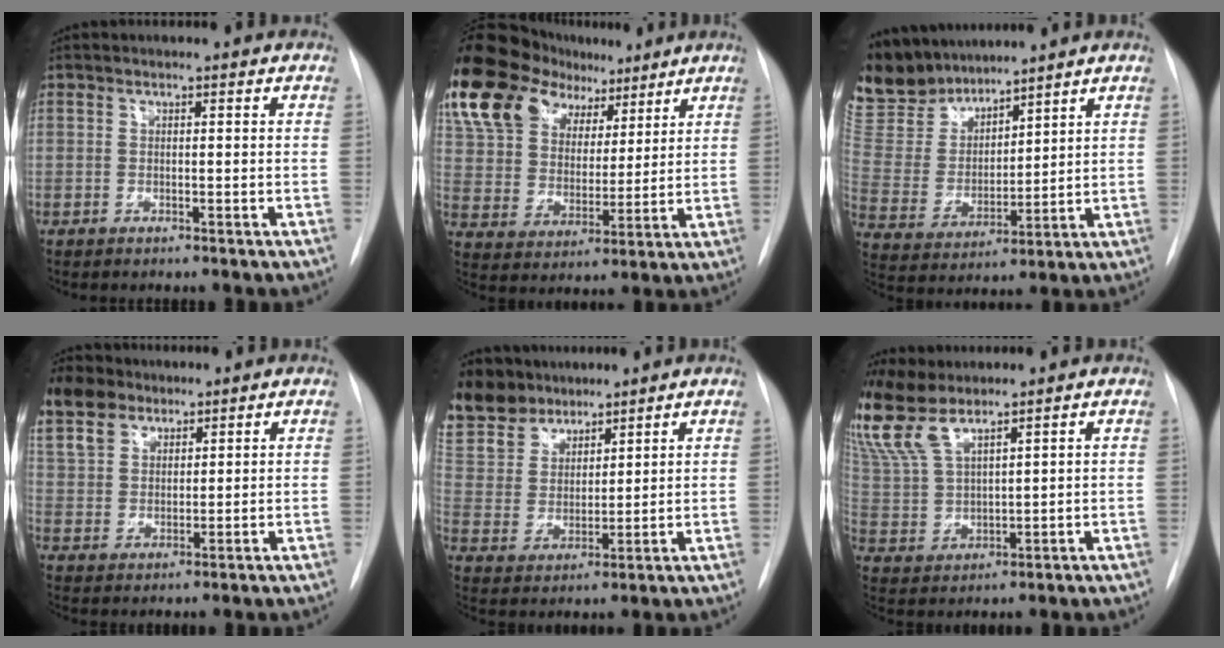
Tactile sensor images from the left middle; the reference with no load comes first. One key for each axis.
{"total": 19.6, "fx": 12.8, "fy": 11.3, "fz": 9.5, "tx": -0.185, "ty": 0.065, "tz": 0.230}
{"total": 11.8, "fx": 10.9, "fy": 3.9, "fz": 2.0, "tx": -0.056, "ty": 0.008, "tz": 0.231}
{"total": 10.0, "fx": 7.4, "fy": 5.7, "fz": 3.4, "tx": -0.083, "ty": 0.027, "tz": 0.146}
{"total": 18.9, "fx": 15.0, "fy": 9.8, "fz": 6.0, "tx": -0.165, "ty": 0.037, "tz": 0.293}
{"total": 15.1, "fx": 11.8, "fy": 5.1, "fz": 7.8, "tx": -0.198, "ty": 0.016, "tz": 0.244}